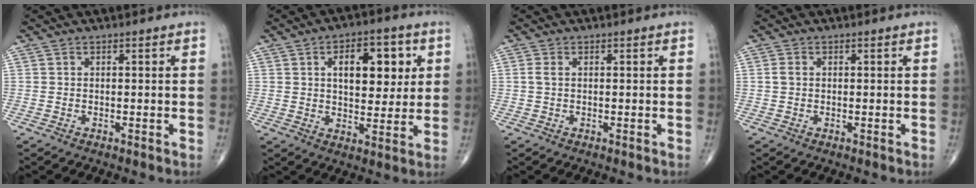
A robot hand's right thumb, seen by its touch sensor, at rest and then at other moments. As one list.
[{"total": 12.4, "force": [3.5, 6.7, 9.8], "torque": [-0.099, -0.008, 0.053]}, {"total": 1.1, "force": [0.2, 0.6, 0.9], "torque": [-0.026, 0.003, 0.003]}, {"total": 1.4, "force": [0.1, 1.0, 0.9], "torque": [-0.018, 0.004, 0.003]}]